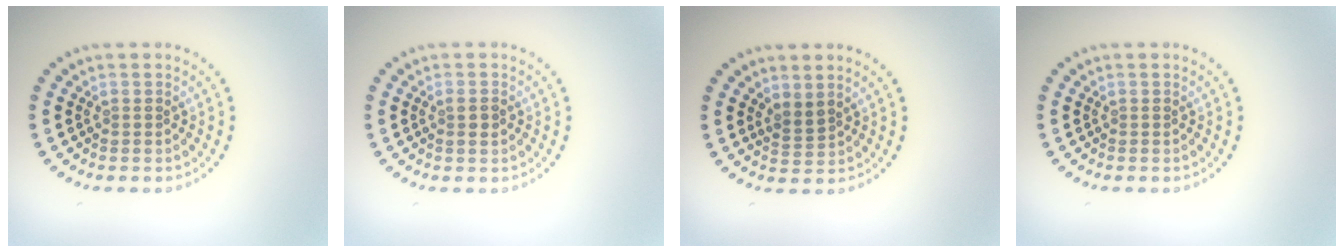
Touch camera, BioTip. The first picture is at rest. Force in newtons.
{"total": 1.2, "press": 1.2, "slide": 0.4}
{"total": 1.5, "press": 1.2, "slide": 1.0}
{"total": 0.0}